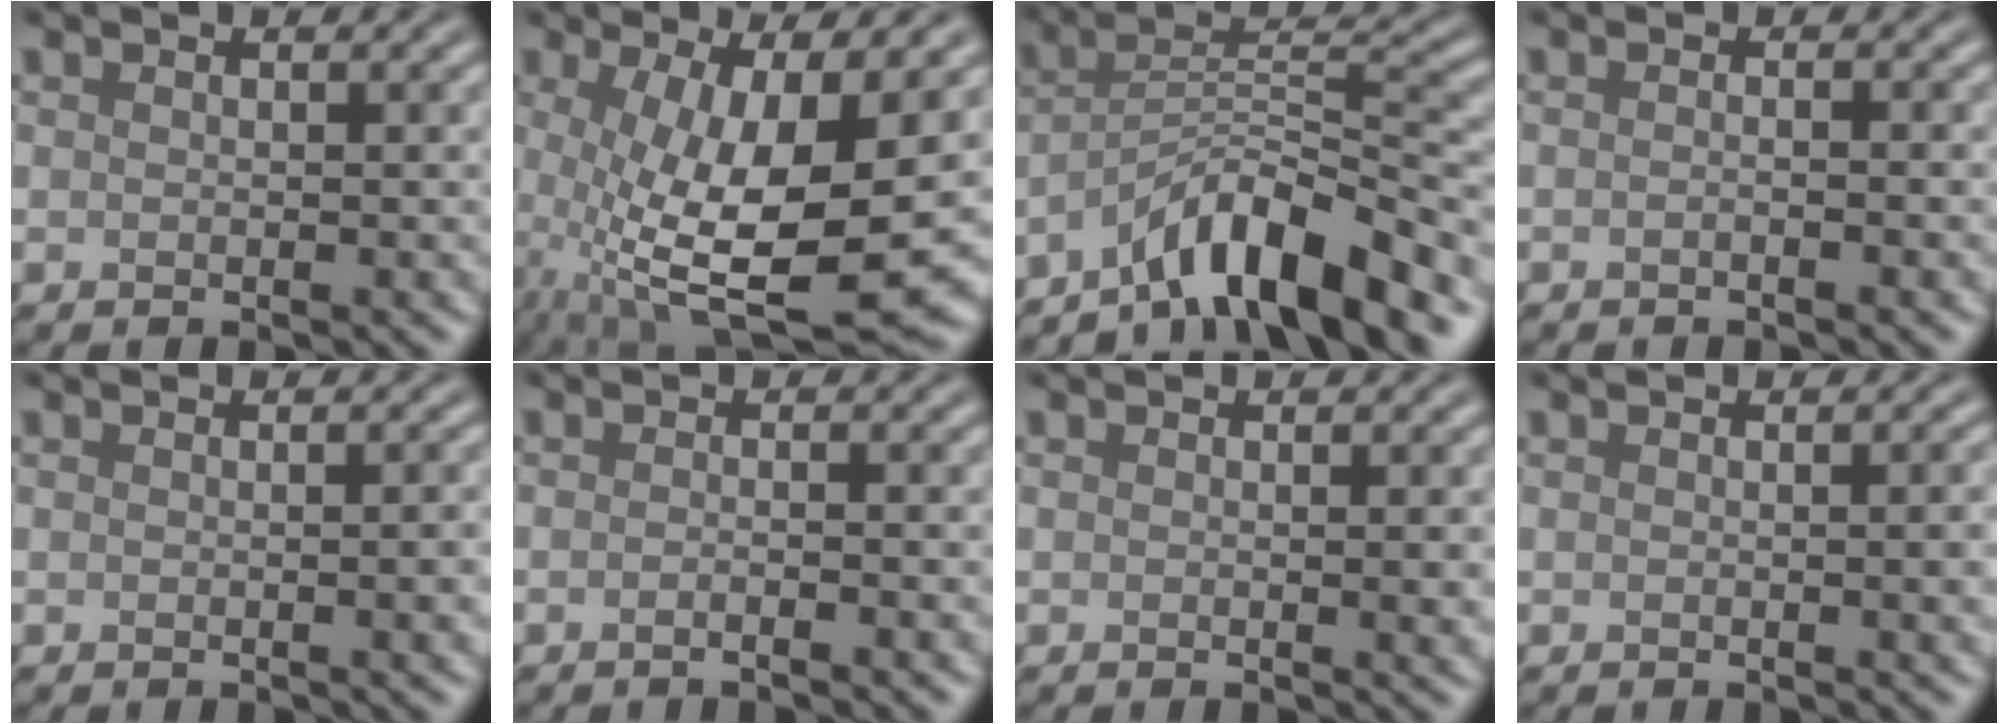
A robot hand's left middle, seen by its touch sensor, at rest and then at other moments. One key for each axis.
{"total": 11.4, "fx": -1.2, "fy": 3.5, "fz": 10.8, "tx": -0.196, "ty": -0.023, "tz": -0.012}
{"total": 8.9, "fx": -6.6, "fy": 1.8, "fz": 5.7, "tx": -0.081, "ty": 0.014, "tz": -0.118}
{"total": 0.9, "fx": -0.4, "fy": 0.3, "fz": 0.8, "tx": -0.013, "ty": -0.005, "tz": -0.014}
{"total": 1.9, "fx": -0.1, "fy": 0.5, "fz": 1.8, "tx": -0.018, "ty": 0.001, "tz": -0.003}
{"total": 1.5, "fx": -0.7, "fy": 0.4, "fz": 1.3, "tx": -0.016, "ty": -0.003, "tz": -0.018}
{"total": 1.3, "fx": 0.0, "fy": 0.3, "fz": 1.2, "tx": -0.013, "ty": 0.000, "tz": -0.002}
{"total": 2.3, "fx": 0.0, "fy": 0.7, "fz": 2.2, "tx": -0.020, "ty": 0.002, "tz": -0.004}